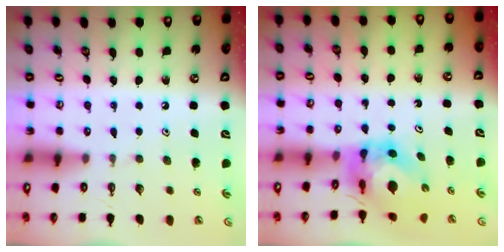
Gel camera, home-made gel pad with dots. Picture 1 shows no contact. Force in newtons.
{"total": 7.0, "press": 7.0, "slide": 0.6}